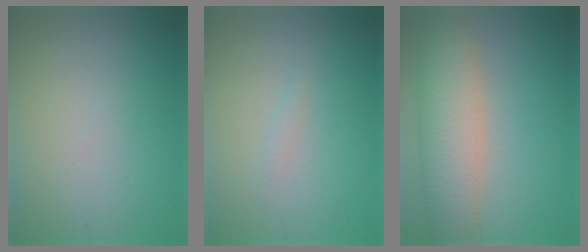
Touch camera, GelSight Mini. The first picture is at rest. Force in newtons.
{"total": 0.6, "press": 0.6, "slide": 0.0}
{"total": 7.5, "press": 7.5, "slide": 0.6}